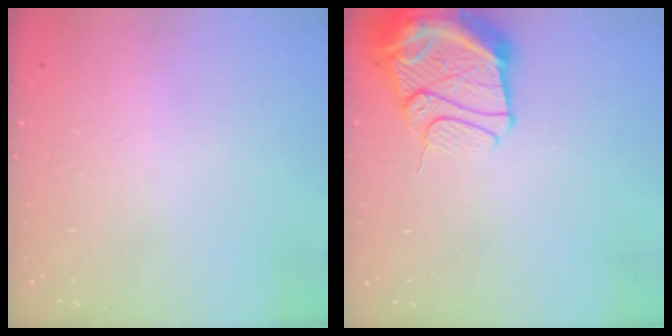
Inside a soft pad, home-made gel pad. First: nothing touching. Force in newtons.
{"total": 14.8, "press": 14.7, "slide": 1.7}